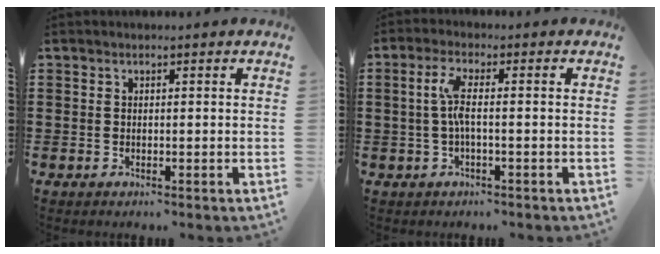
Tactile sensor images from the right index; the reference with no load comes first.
{"total": 4.4, "force": [-0.3, 0.7, 4.3], "torque": [-0.095, -0.001, -0.015]}